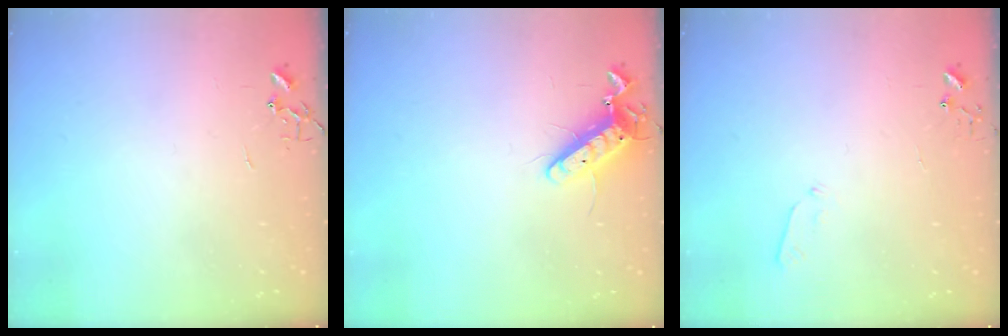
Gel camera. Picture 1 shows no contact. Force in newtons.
{"total": 11.2, "press": 11.1, "slide": 1.4}
{"total": 3.8, "press": 3.8, "slide": 0.5}